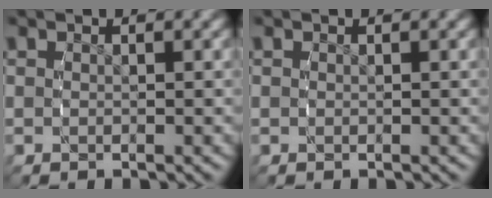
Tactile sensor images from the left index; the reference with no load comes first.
{"total": 0.0}